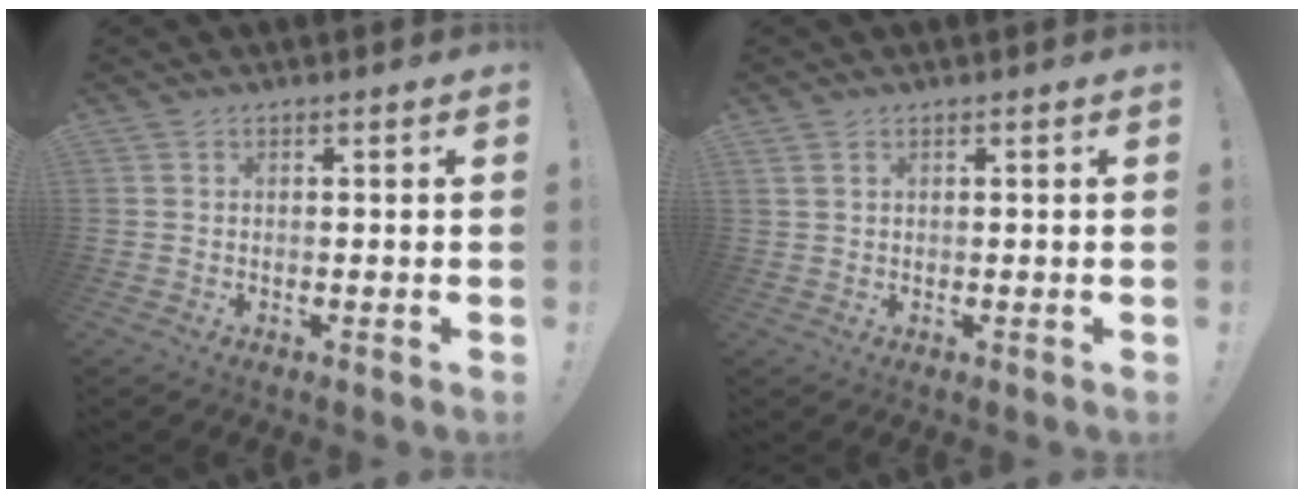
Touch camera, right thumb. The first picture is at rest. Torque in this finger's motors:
{"motor_torque": [-0.08, 0.01, 0.13, -0.15, 0.06]}